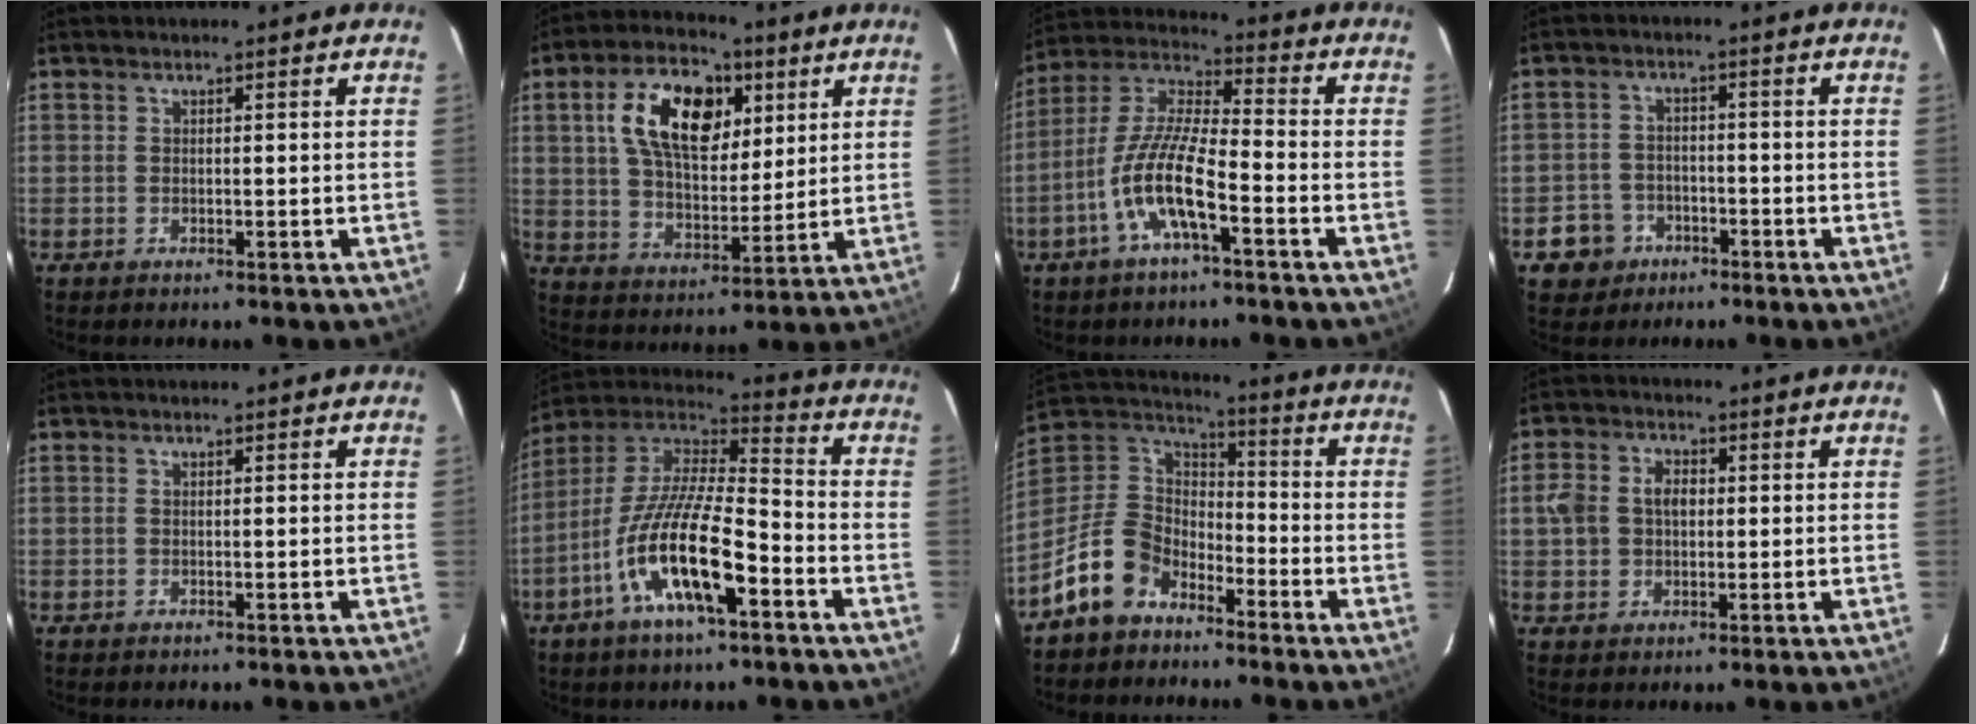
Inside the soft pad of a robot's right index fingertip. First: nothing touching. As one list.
[{"total": 16.3, "force": [5.7, 9.2, 12.1], "torque": [-0.222, 0.020, 0.101]}, {"total": 12.0, "force": [-5.3, 2.5, 10.5], "torque": [-0.219, 0.001, -0.106]}, {"total": 6.2, "force": [-3.1, 5.3, 0.7], "torque": [-0.031, 0.020, -0.046]}, {"total": 0.0}, {"total": 17.8, "force": [-7.9, 4.9, 15.1], "torque": [-0.292, -0.019, -0.155]}, {"total": 13.0, "force": [-8.6, 8.1, 5.3], "torque": [-0.134, 0.027, -0.159]}, {"total": 6.4, "force": [0.3, 5.1, 3.8], "torque": [-0.078, 0.019, 0.006]}]